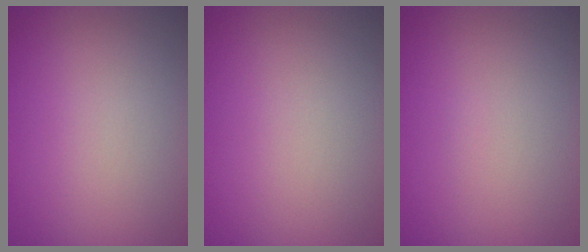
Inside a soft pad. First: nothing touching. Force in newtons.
{"total": 0.0}
{"total": 0.0}